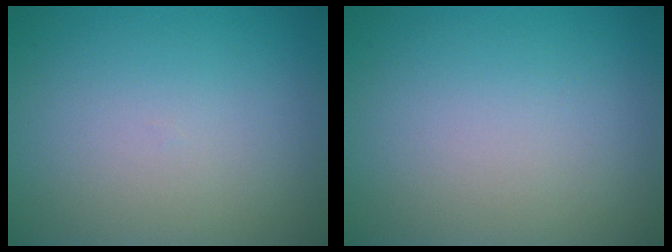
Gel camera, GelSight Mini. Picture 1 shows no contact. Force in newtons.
{"total": 0.0}